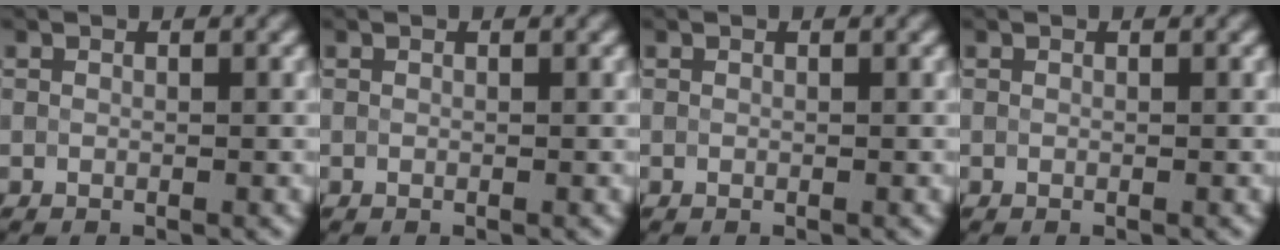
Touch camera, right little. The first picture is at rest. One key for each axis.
{"total": 0.0}
{"total": 0.0}
{"total": 0.0}